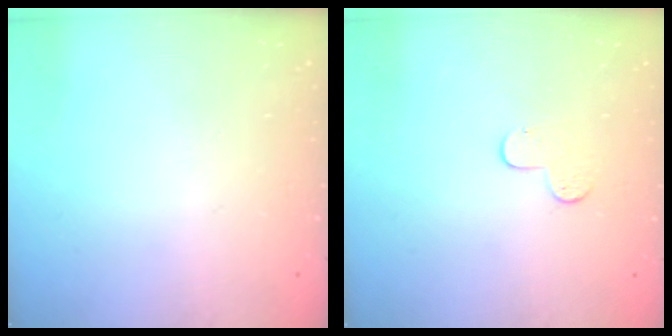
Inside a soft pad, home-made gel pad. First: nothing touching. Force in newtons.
{"total": 5.9, "press": 5.8, "slide": 0.6}